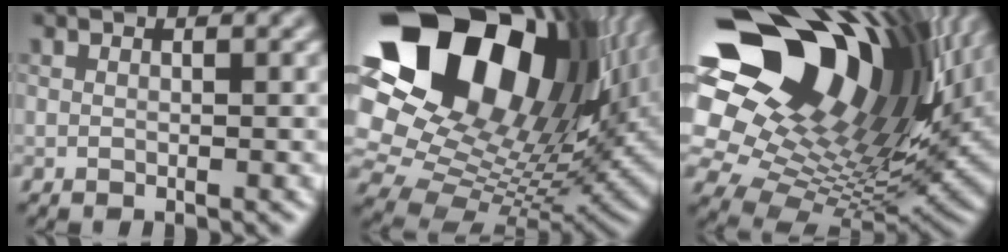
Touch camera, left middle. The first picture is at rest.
{"total": 19.7, "force": [8.0, 12.6, 12.8], "torque": [-0.247, 0.048, 0.154]}
{"total": 19.1, "force": [8.3, 11.4, 12.9], "torque": [-0.236, 0.025, 0.157]}